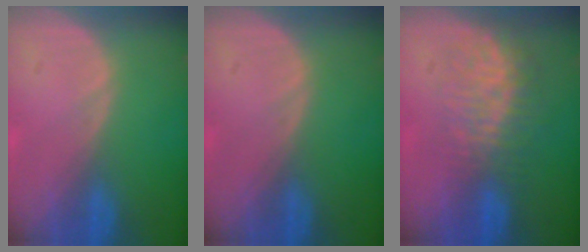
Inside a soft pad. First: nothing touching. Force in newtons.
{"total": 0.0}
{"total": 8.3, "press": 7.2, "slide": 4.1}